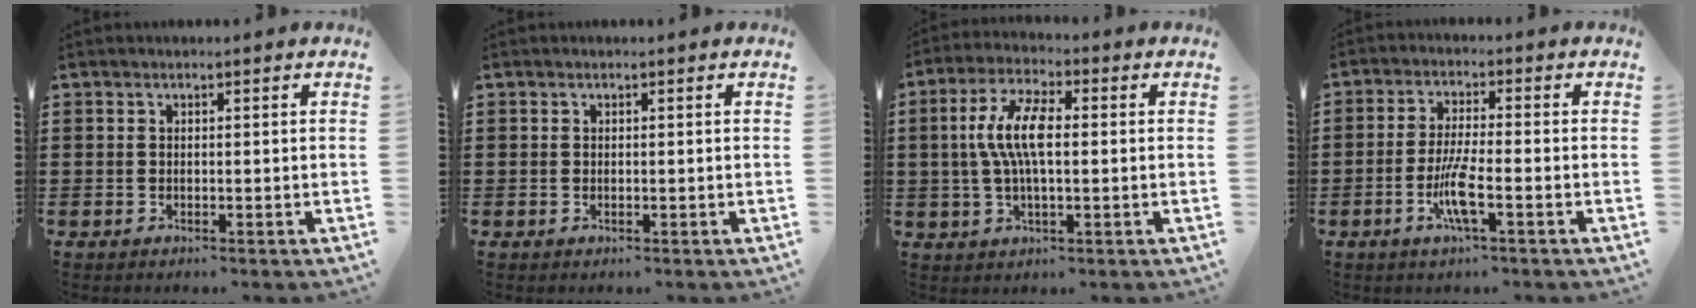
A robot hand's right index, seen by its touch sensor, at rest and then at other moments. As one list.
[{"total": 0.0}, {"total": 8.3, "force": [0.2, 2.8, 7.8], "torque": [-0.169, 0.000, -0.005]}, {"total": 6.0, "force": [-2.2, 0.7, 5.6], "torque": [-0.119, -0.014, -0.046]}]